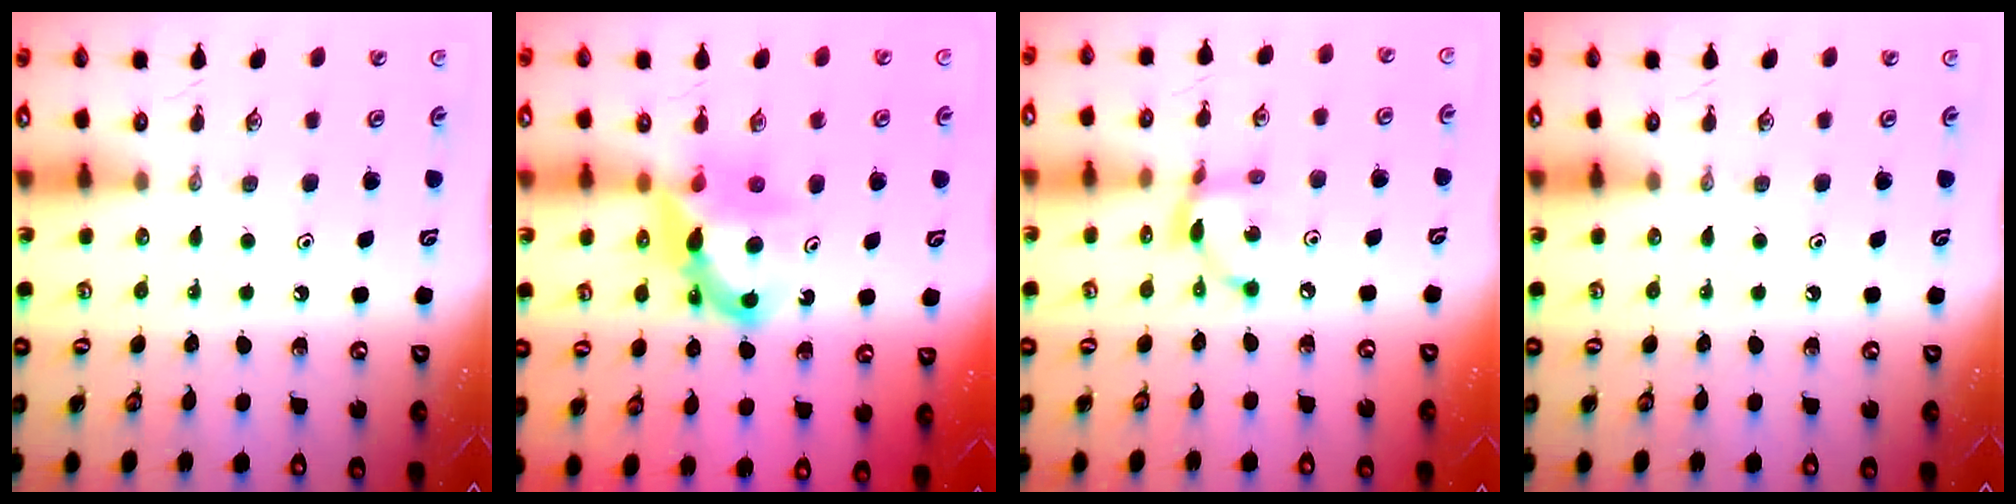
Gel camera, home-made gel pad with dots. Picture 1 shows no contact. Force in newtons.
{"total": 8.4, "press": 8.3, "slide": 0.4}
{"total": 7.9, "press": 7.9, "slide": 0.2}
{"total": 0.0}